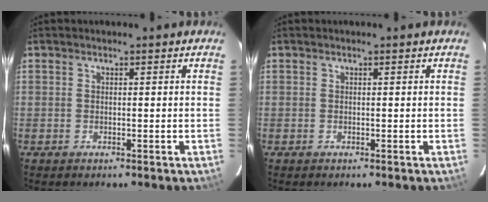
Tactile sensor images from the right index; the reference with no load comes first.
{"total": 0.0}